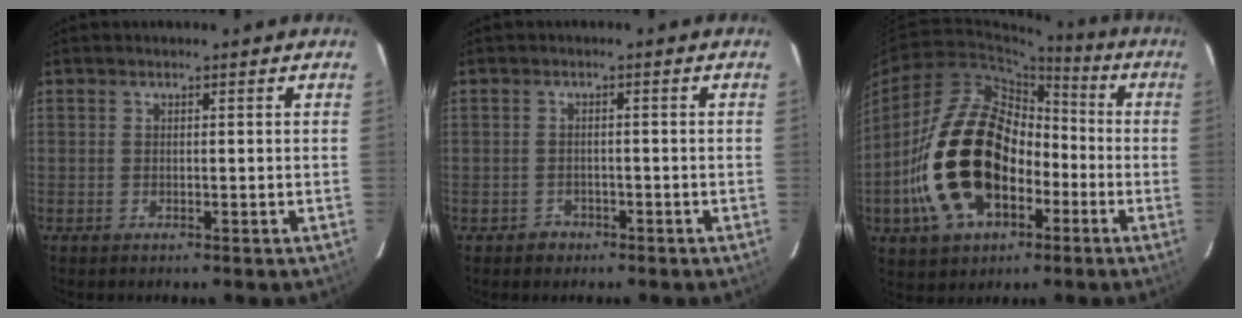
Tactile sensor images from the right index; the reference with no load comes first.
{"total": 2.6, "force": [-1.5, 2.0, 0.2], "torque": [-0.009, 0.006, -0.020]}
{"total": 21.0, "force": [-5.4, 13.5, 15.2], "torque": [-0.318, 0.011, -0.079]}